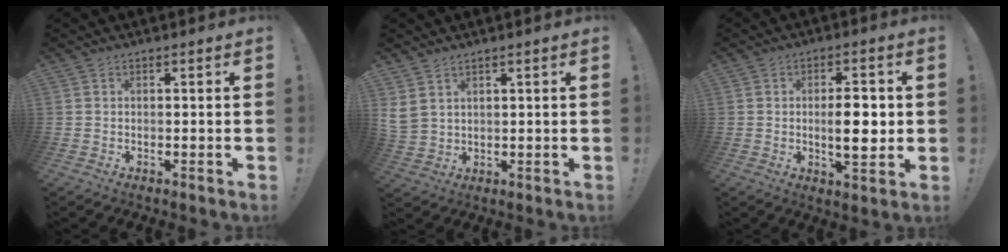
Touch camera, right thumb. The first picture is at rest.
{"total": 4.5, "force": [2.7, 2.9, 2.1], "torque": [-0.048, -0.010, 0.055]}
{"total": 8.6, "force": [-0.2, 3.0, 8.1], "torque": [-0.116, -0.004, -0.011]}